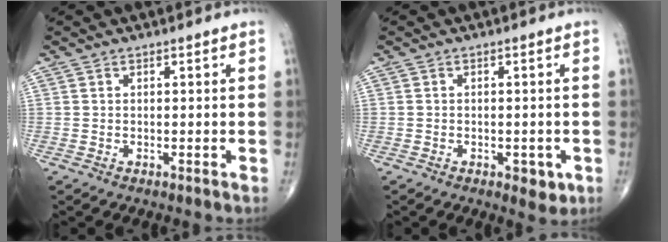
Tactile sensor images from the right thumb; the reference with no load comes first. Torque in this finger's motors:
{"motor_torque": [0.46, 0.57, -0.03, -0.11, -0.01]}